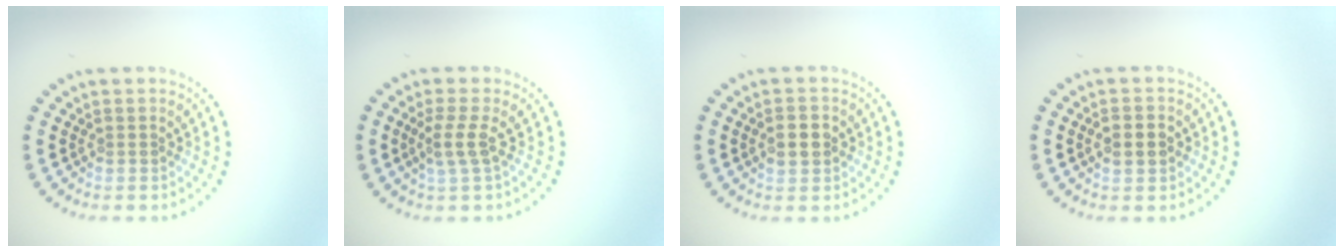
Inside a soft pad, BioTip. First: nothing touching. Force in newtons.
{"total": 2.0, "press": 1.6, "slide": 1.3}
{"total": 2.5, "press": 2.5, "slide": 0.1}
{"total": 2.7, "press": 2.7, "slide": 0.0}